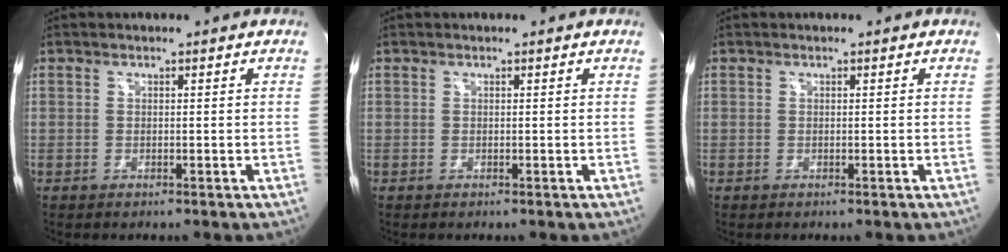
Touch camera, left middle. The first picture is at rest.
{"total": 0.0}
{"total": 0.0}